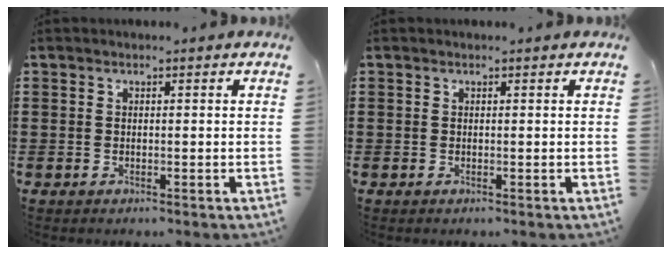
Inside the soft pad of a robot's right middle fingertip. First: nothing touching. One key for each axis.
{"total": 0.0}